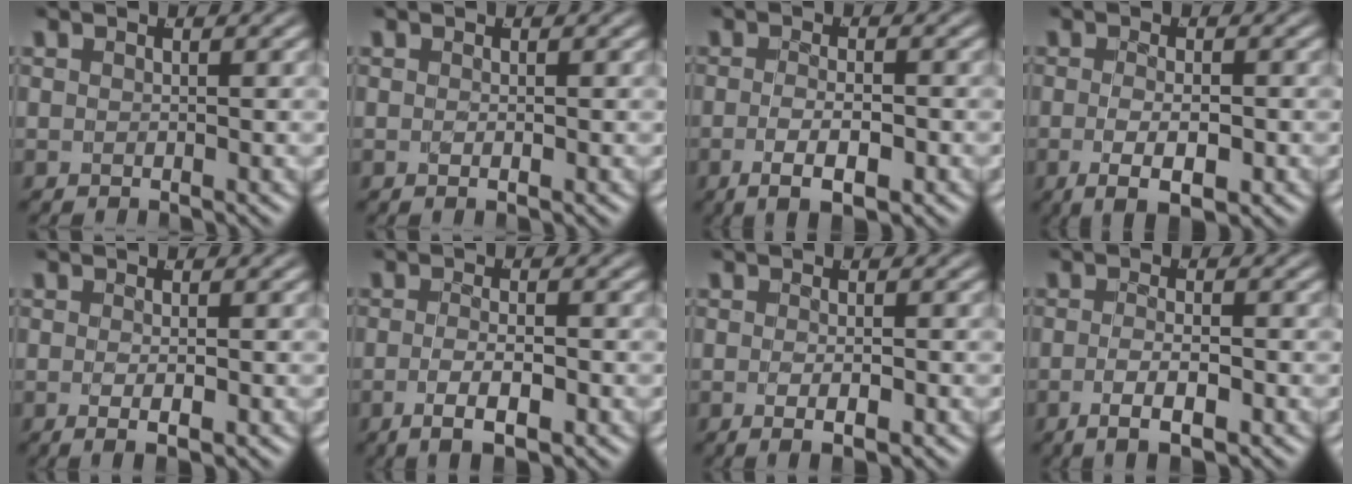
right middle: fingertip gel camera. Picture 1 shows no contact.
{"total": 0.7, "force": [-0.2, -0.6, 0.3], "torque": [-0.005, -0.004, 0.002]}
{"total": 4.5, "force": [-2.2, 1.5, 3.6], "torque": [-0.068, -0.019, -0.025]}
{"total": 4.9, "force": [-2.2, 1.7, 4.1], "torque": [-0.075, -0.023, -0.020]}
{"total": 1.6, "force": [-0.7, -0.3, 1.5], "torque": [-0.029, -0.009, -0.004]}
{"total": 4.0, "force": [-2.1, 1.2, 3.2], "torque": [-0.064, -0.016, -0.025]}
{"total": 2.0, "force": [-1.1, -0.1, 1.7], "torque": [-0.033, -0.009, -0.010]}
{"total": 3.6, "force": [-2.0, 0.9, 2.8], "torque": [-0.057, -0.015, -0.025]}